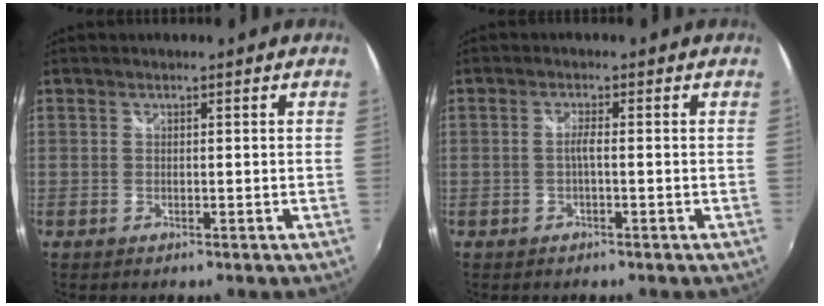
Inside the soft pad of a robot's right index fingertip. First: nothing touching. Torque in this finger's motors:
{"motor_torque": [0.35, -0.10, 0.15, 0.04]}